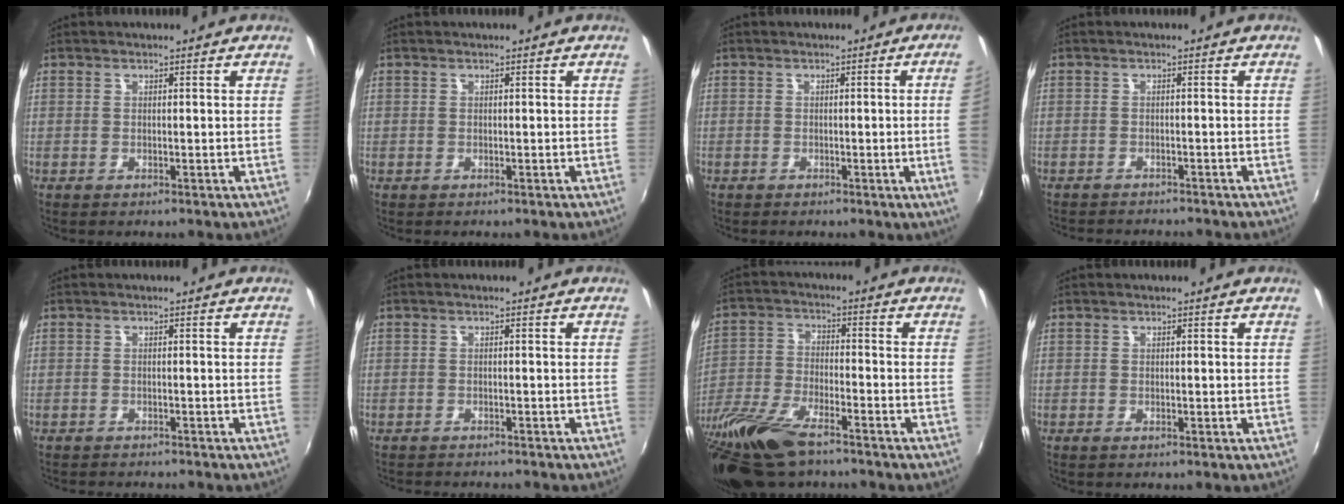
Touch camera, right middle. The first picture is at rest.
{"total": 0.0}
{"total": 4.0, "force": [0.0, -1.9, 3.6], "torque": [-0.057, -0.010, 0.005]}
{"total": 5.4, "force": [-5.1, 0.9, 1.6], "torque": [-0.044, -0.012, -0.073]}
{"total": 3.9, "force": [-3.7, 0.6, 1.2], "torque": [-0.032, -0.012, -0.055]}
{"total": 4.3, "force": [-4.0, 0.6, 1.3], "torque": [-0.036, -0.012, -0.060]}
{"total": 18.5, "force": [-14.1, 5.3, 10.7], "torque": [-0.239, -0.039, -0.267]}
{"total": 0.5, "force": [-0.4, 0.2, 0.3], "torque": [-0.006, -0.003, -0.010]}